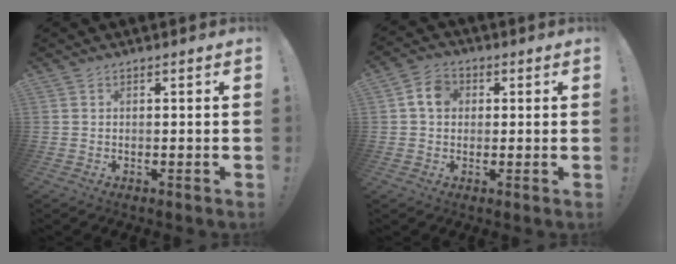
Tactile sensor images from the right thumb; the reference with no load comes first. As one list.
[{"total": 6.4, "force": [1.3, 5.1, 3.8], "torque": [-0.064, 0.013, 0.027]}]